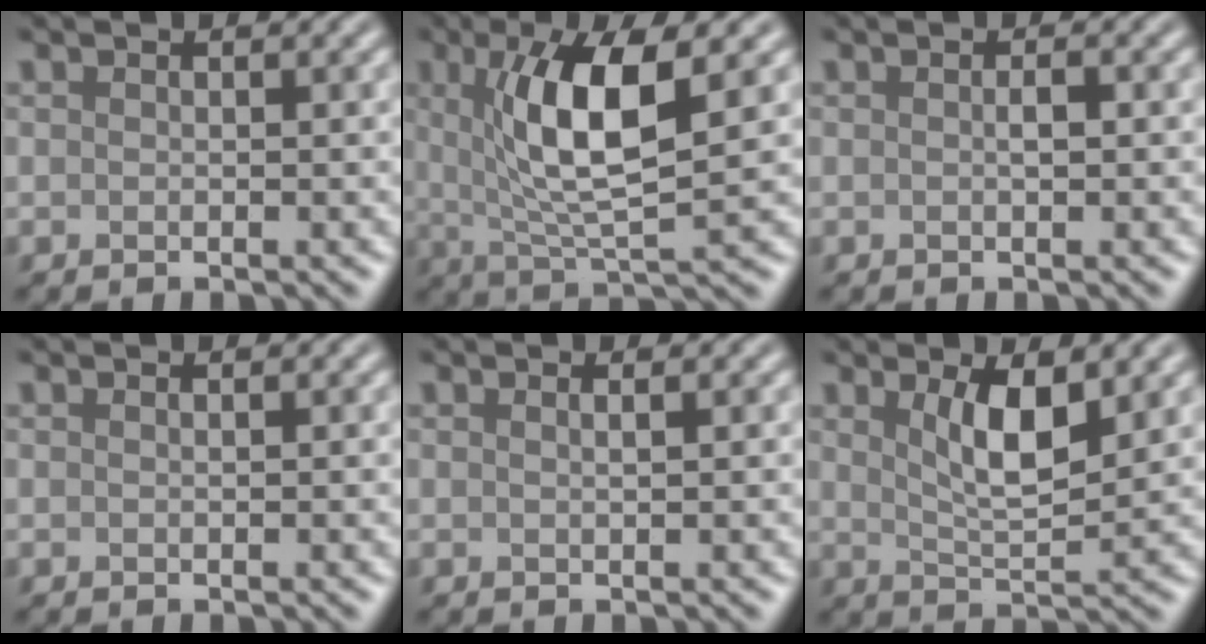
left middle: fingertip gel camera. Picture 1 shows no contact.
{"total": 8.0, "force": [1.8, 2.1, 7.5], "torque": [-0.133, -0.008, 0.035]}
{"total": 0.8, "force": [0.0, 0.2, 0.8], "torque": [-0.015, 0.001, 0.001]}
{"total": 0.0}
{"total": 0.9, "force": [0.4, 0.3, 0.7], "torque": [-0.004, 0.001, 0.000]}
{"total": 4.2, "force": [1.7, 1.3, 3.6], "torque": [-0.070, -0.006, 0.033]}